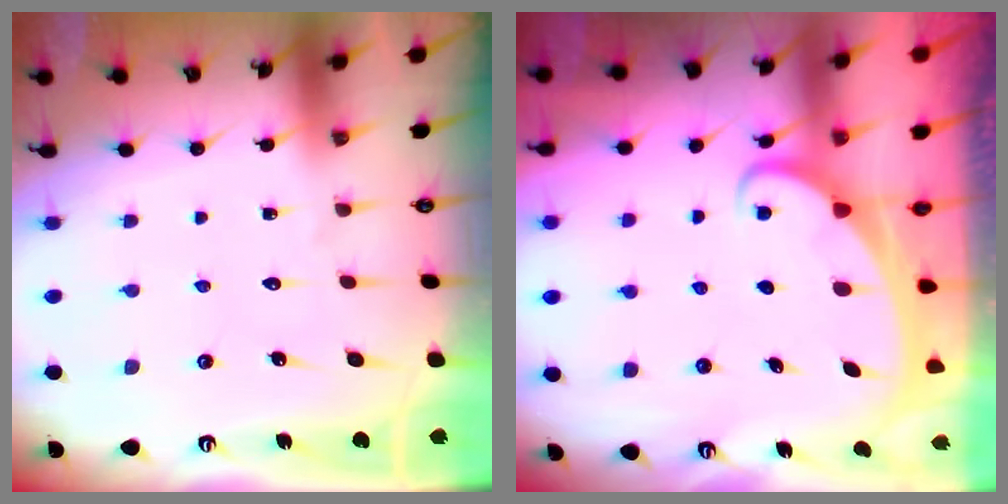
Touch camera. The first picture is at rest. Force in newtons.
{"total": 1.9, "press": 1.9, "slide": 0.1}